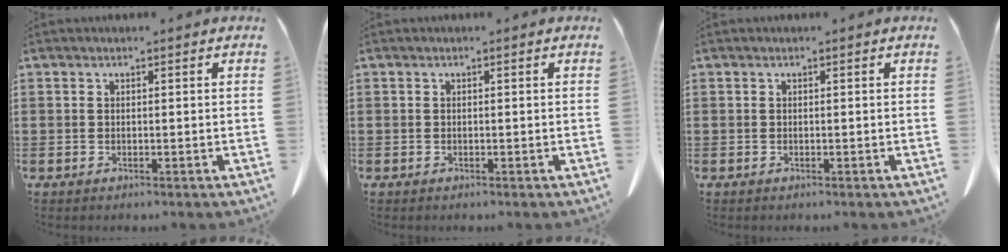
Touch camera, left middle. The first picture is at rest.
{"total": 0.0}
{"total": 0.0}